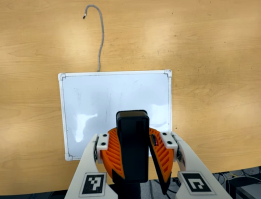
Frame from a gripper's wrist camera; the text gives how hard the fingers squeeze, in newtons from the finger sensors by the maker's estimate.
{"total": 11.3, "left": 11.5, "right": 11.2}